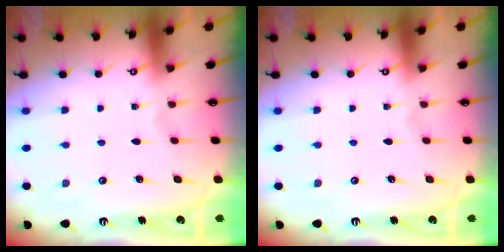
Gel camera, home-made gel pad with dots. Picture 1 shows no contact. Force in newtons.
{"total": 0.0}